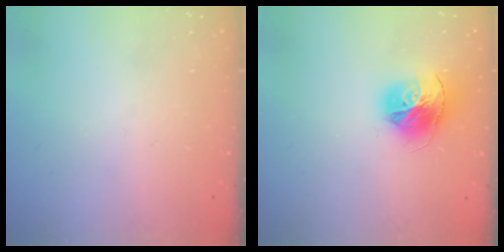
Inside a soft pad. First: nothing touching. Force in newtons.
{"total": 15.6, "press": 15.5, "slide": 1.6}